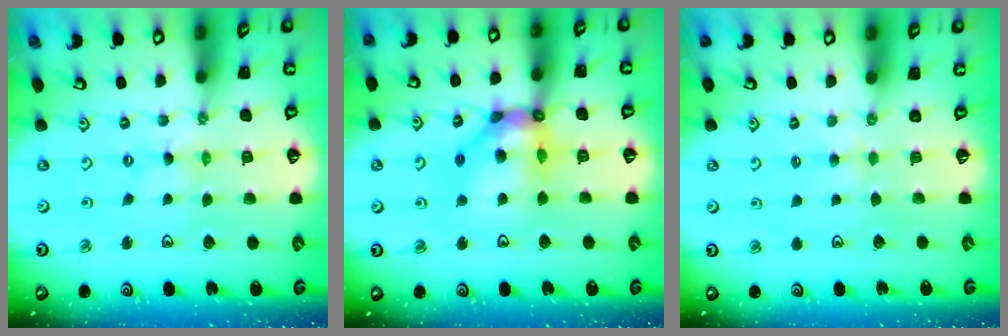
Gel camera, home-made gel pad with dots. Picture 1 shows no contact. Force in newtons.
{"total": 13.8, "press": 13.7, "slide": 1.7}
{"total": 2.3, "press": 2.2, "slide": 0.4}